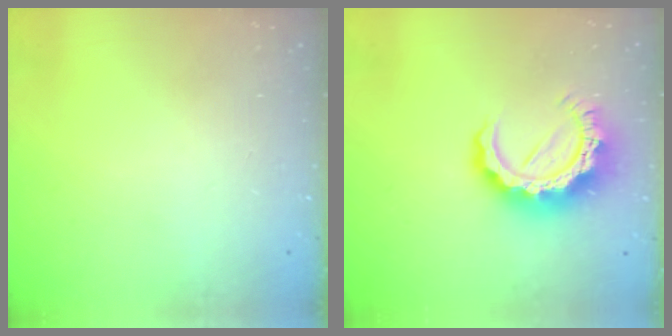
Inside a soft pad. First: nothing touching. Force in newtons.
{"total": 12.5, "press": 12.5, "slide": 1.2}